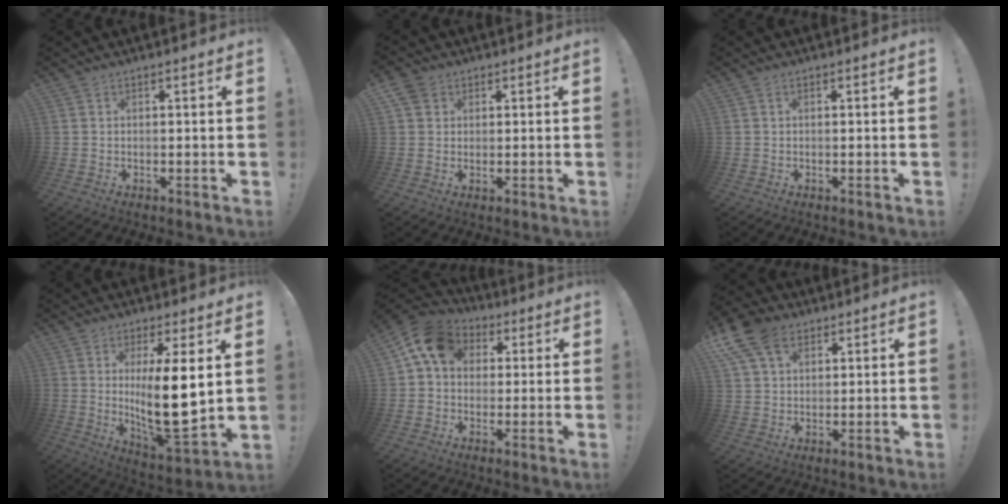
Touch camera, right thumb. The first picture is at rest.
{"total": 4.5, "force": [2.3, 3.7, 1.1], "torque": [-0.017, -0.008, 0.044]}
{"total": 0.0}
{"total": 15.8, "force": [2.9, 4.7, 14.8], "torque": [-0.241, -0.042, 0.047]}
{"total": 11.6, "force": [3.6, 8.9, 6.5], "torque": [-0.099, 0.004, 0.074]}
{"total": 12.3, "force": [6.6, 7.9, 6.6], "torque": [-0.127, -0.024, 0.127]}